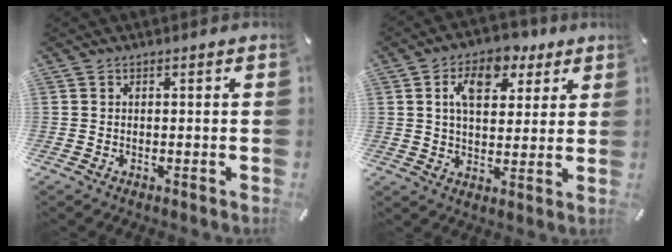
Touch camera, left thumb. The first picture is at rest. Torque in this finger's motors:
{"motor_torque": [0.36, 0.13, 0.19, -0.06, 0.20]}